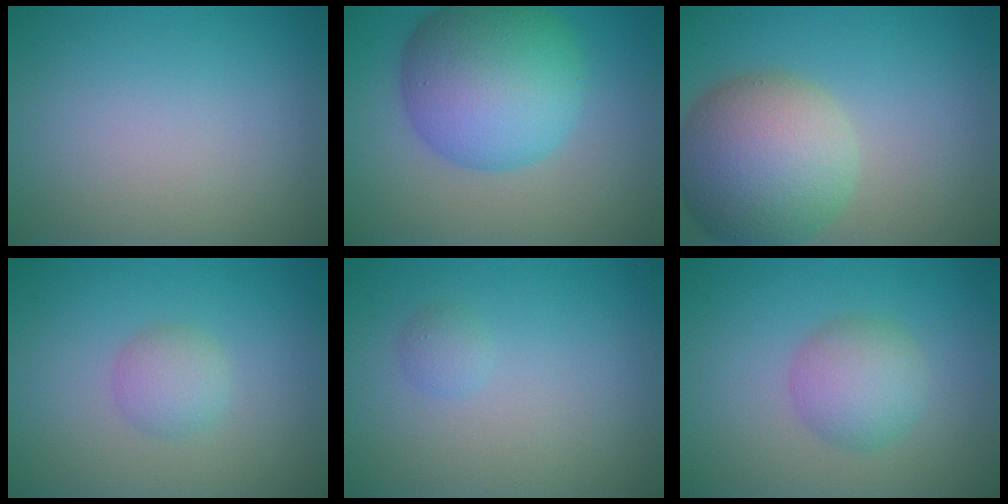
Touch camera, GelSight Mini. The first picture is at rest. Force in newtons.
{"total": 10.5, "press": 10.5, "slide": 0.2}
{"total": 9.9, "press": 9.9, "slide": 0.4}
{"total": 2.0, "press": 2.0, "slide": 0.1}
{"total": 0.9, "press": 0.9, "slide": 0.1}
{"total": 3.4, "press": 3.4, "slide": 0.1}